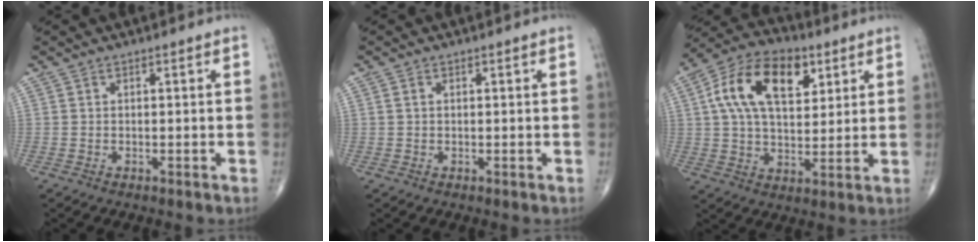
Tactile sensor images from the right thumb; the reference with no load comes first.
{"total": 0.6, "force": [0.1, 0.4, 0.4], "torque": [-0.009, 0.002, 0.002]}
{"total": 17.0, "force": [5.8, 9.7, 12.6], "torque": [-0.201, 0.001, 0.095]}